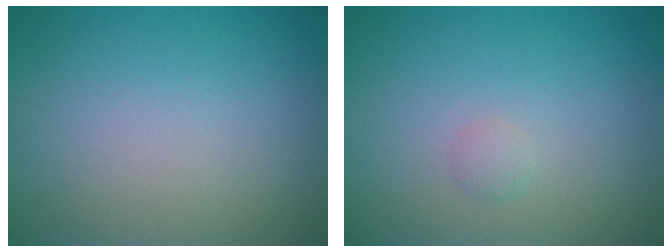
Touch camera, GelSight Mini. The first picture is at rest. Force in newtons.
{"total": 0.6, "press": 0.6, "slide": 0.1}